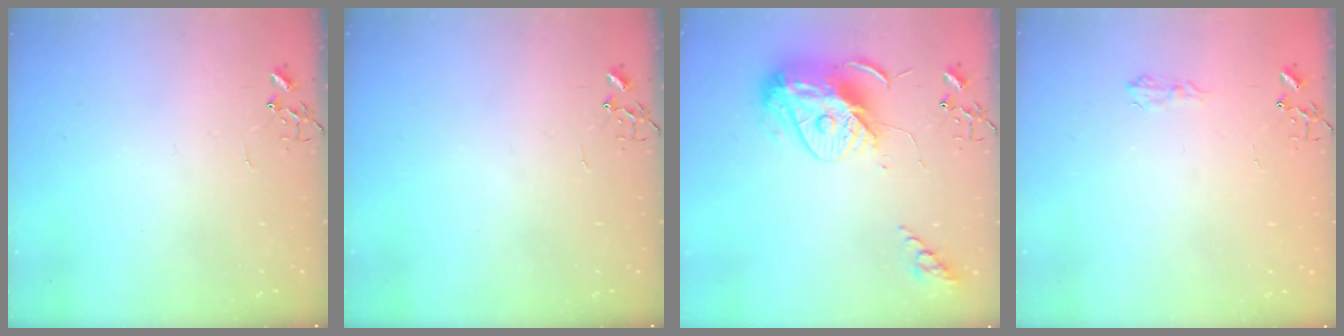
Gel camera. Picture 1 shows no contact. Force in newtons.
{"total": 0.0}
{"total": 13.9, "press": 13.8, "slide": 1.3}
{"total": 5.8, "press": 5.8, "slide": 0.7}